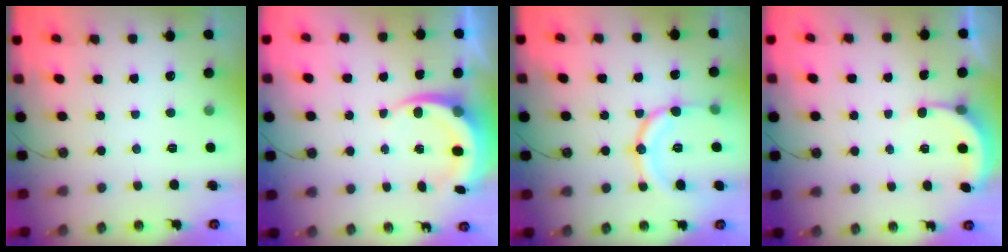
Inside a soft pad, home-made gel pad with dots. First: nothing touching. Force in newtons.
{"total": 5.9, "press": 5.8, "slide": 1.0}
{"total": 14.3, "press": 14.2, "slide": 1.0}
{"total": 2.5, "press": 2.5, "slide": 0.4}